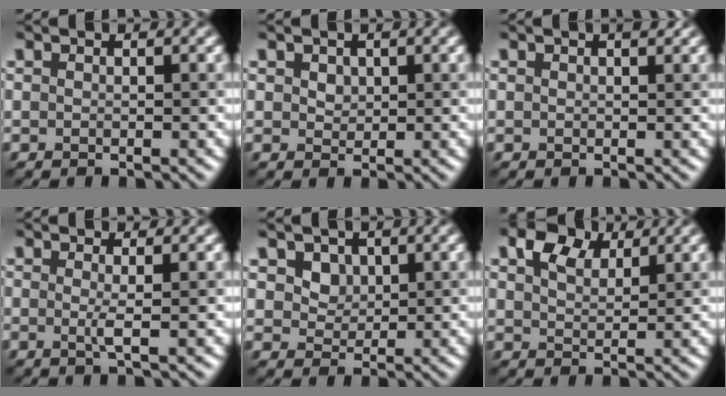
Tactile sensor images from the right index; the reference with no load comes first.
{"total": 1.5, "force": [0.7, 1.1, 0.7], "torque": [-0.011, 0.006, 0.006]}
{"total": 1.4, "force": [0.8, 0.7, 0.9], "torque": [-0.009, 0.002, 0.014]}
{"total": 1.3, "force": [-0.1, 0.1, 1.3], "torque": [-0.030, -0.005, -0.003]}
{"total": 2.6, "force": [1.3, 2.0, 1.1], "torque": [-0.029, -0.012, 0.034]}
{"total": 3.9, "force": [2.6, 2.1, 2.0], "torque": [-0.043, 0.010, 0.046]}